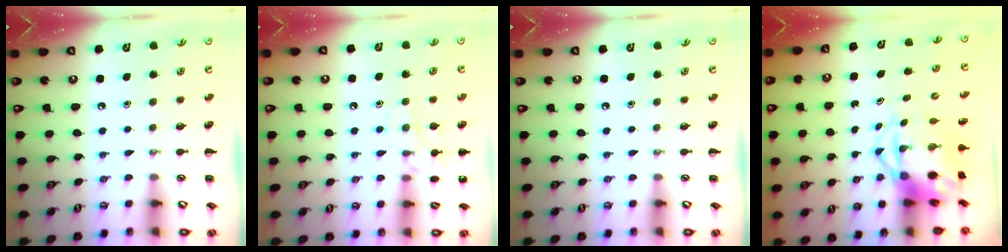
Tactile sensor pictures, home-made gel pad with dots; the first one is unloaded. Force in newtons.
{"total": 9.7, "press": 9.7, "slide": 1.3}
{"total": 0.0}
{"total": 6.3, "press": 6.1, "slide": 1.7}